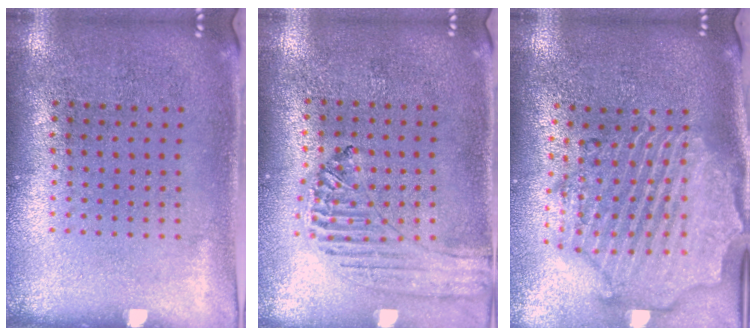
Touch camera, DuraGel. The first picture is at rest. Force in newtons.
{"total": 0.6, "press": 0.6, "slide": 0.1}
{"total": 3.0, "press": 2.6, "slide": 1.5}